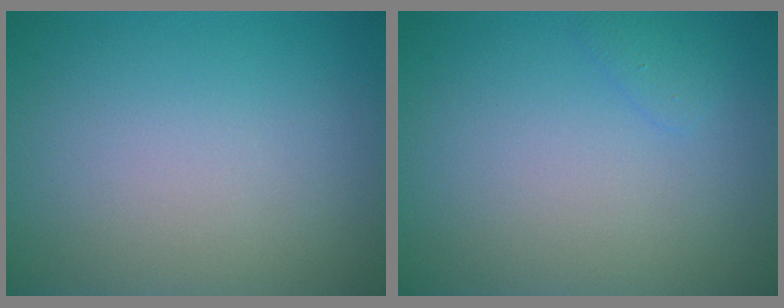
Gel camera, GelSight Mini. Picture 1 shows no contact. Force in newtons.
{"total": 0.9, "press": 0.9, "slide": 0.0}